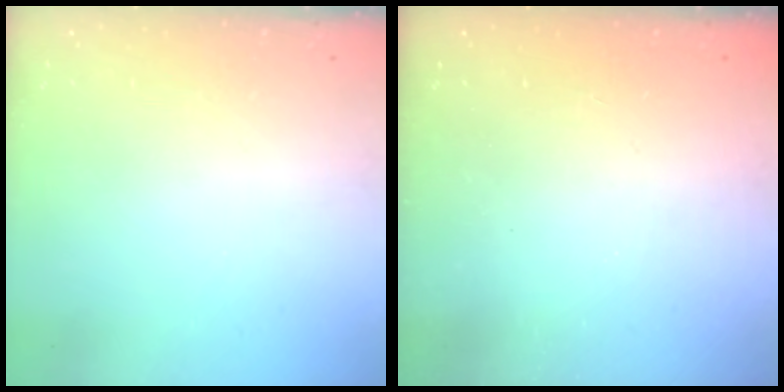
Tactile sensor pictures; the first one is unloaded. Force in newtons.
{"total": 2.5, "press": 2.4, "slide": 0.8}